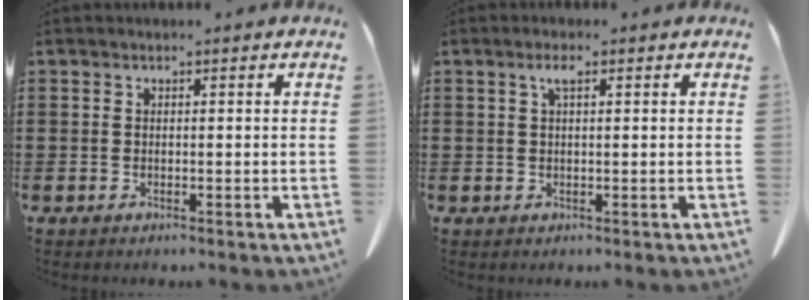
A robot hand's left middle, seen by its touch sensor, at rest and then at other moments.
{"total": 2.1, "force": [0.8, 0.6, 1.8], "torque": [-0.039, 0.007, 0.012]}